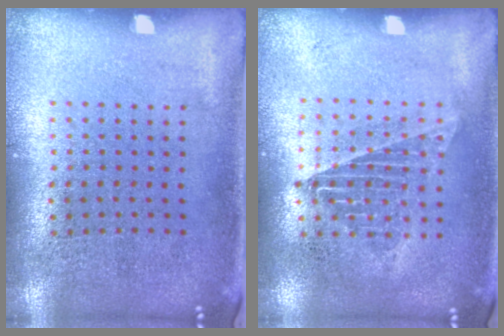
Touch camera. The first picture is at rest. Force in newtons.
{"total": 1.0, "press": 1.0, "slide": 0.2}